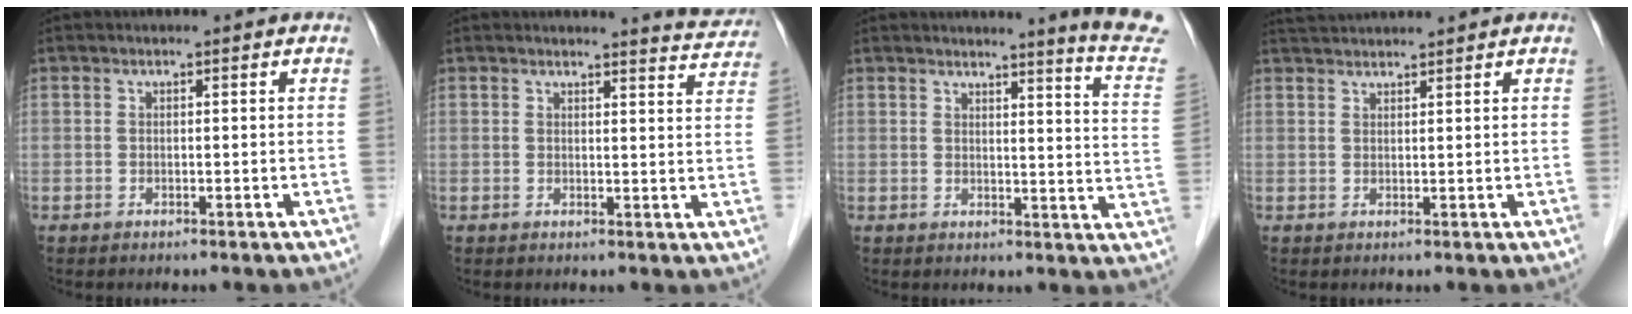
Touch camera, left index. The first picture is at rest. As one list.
[{"total": 5.3, "force": [5.3, 0.1, 0.1], "torque": [-0.004, -0.027, 0.042]}, {"total": 10.4, "force": [9.7, -1.8, 3.3], "torque": [-0.036, -0.090, 0.088]}, {"total": 4.6, "force": [4.5, -0.4, 1.1], "torque": [-0.018, 0.035, 0.079]}]